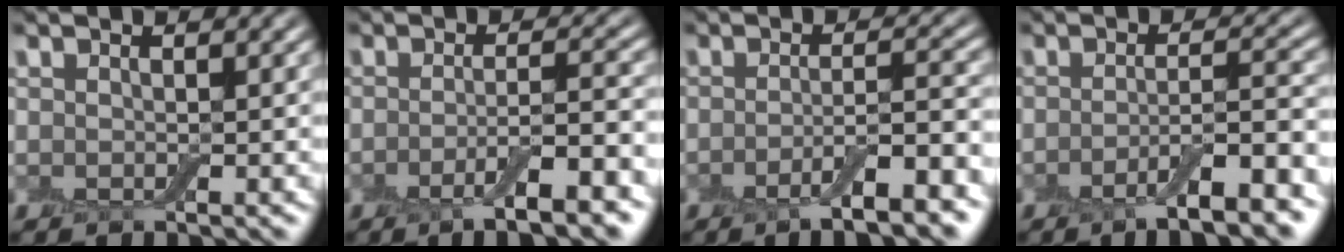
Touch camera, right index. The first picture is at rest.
{"total": 5.7, "force": [-2.6, 1.1, 4.9], "torque": [-0.075, 0.002, -0.050]}
{"total": 5.6, "force": [-2.8, 1.1, 4.8], "torque": [-0.069, 0.004, -0.052]}
{"total": 6.2, "force": [-3.2, 1.2, 5.2], "torque": [-0.074, 0.007, -0.058]}